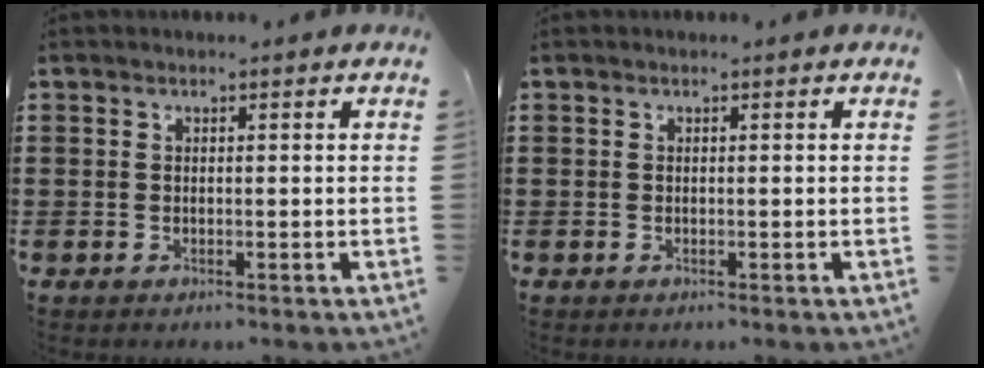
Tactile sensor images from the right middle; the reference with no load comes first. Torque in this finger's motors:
{"motor_torque": [-1.27, 0.74, 0.09, -0.01]}